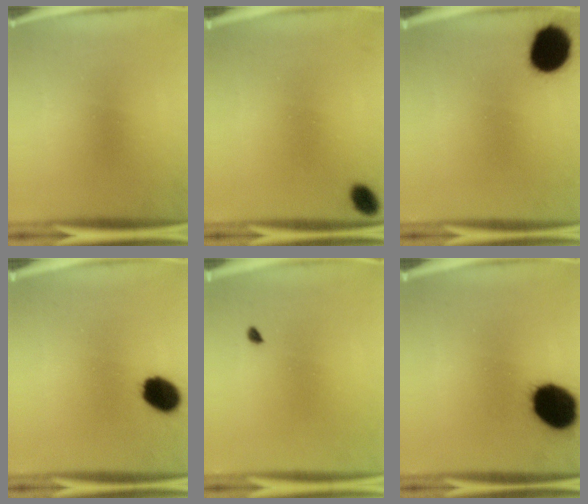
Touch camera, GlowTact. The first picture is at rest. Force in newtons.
{"total": 3.3}
{"total": 14.6}
{"total": 8.4}
{"total": 0.8}
{"total": 15.8}